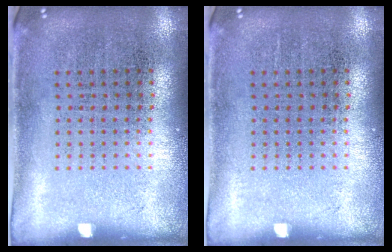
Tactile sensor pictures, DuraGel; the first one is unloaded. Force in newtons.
{"total": 0.0}